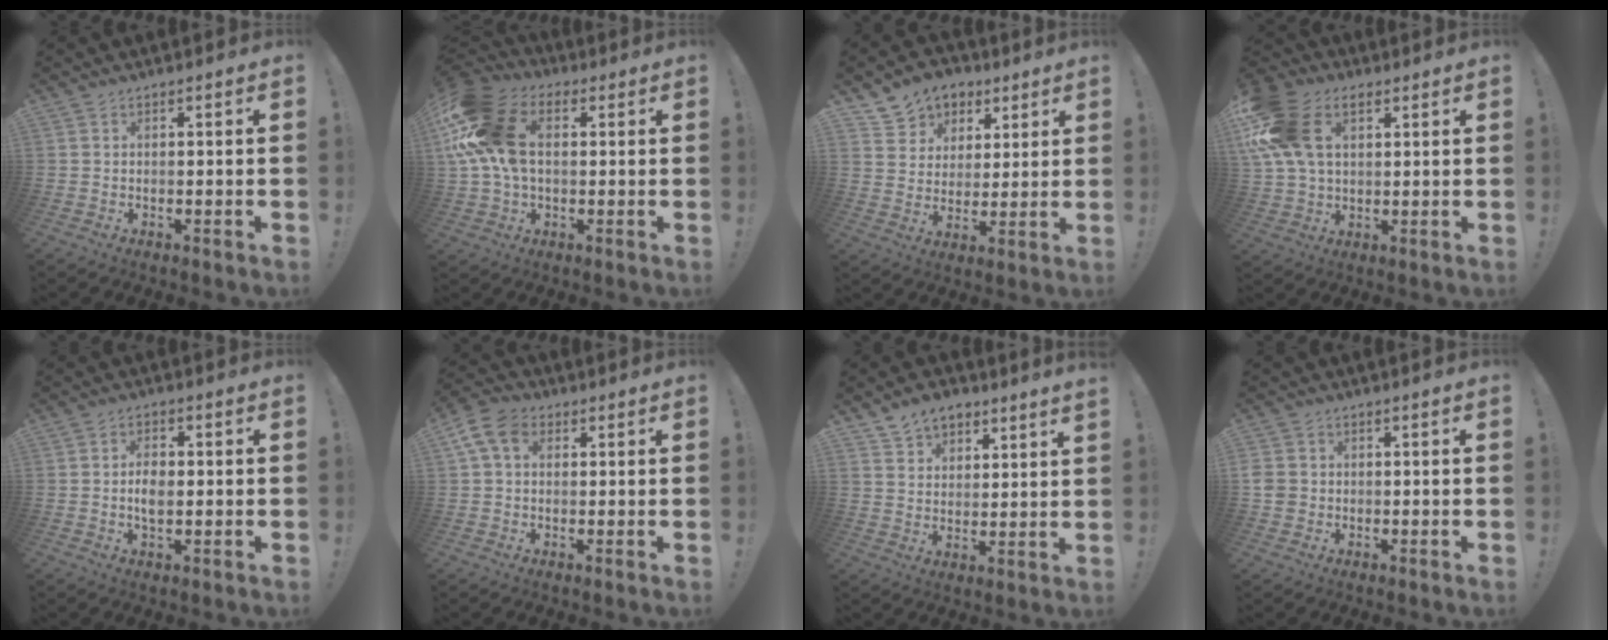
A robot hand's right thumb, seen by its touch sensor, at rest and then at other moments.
{"total": 18.4, "force": [4.0, 12.2, 13.1], "torque": [-0.275, 0.008, 0.077]}
{"total": 8.6, "force": [4.6, 7.1, 1.2], "torque": [-0.021, -0.037, 0.095]}
{"total": 16.3, "force": [5.6, 11.0, 10.6], "torque": [-0.217, -0.010, 0.107]}
{"total": 4.5, "force": [-0.4, 2.5, 3.7], "torque": [-0.064, 0.004, -0.011]}
{"total": 8.1, "force": [2.6, 5.7, 5.2], "torque": [-0.108, 0.004, 0.052]}
{"total": 7.0, "force": [5.9, 3.0, 2.2], "torque": [-0.043, -0.033, 0.110]}
{"total": 3.9, "force": [-0.2, 3.6, 1.5], "torque": [-0.031, 0.005, -0.002]}